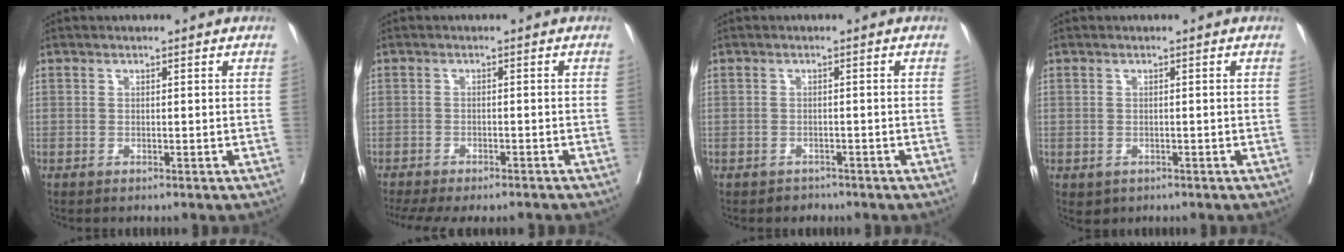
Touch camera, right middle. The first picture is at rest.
{"total": 11.9, "force": [-10.2, 3.0, 5.3], "torque": [-0.105, -0.009, -0.136]}
{"total": 1.7, "force": [-1.3, 1.0, -0.1], "torque": [-0.005, 0.002, -0.023]}
{"total": 1.4, "force": [-0.5, 1.2, 0.4], "torque": [-0.007, 0.002, 0.003]}